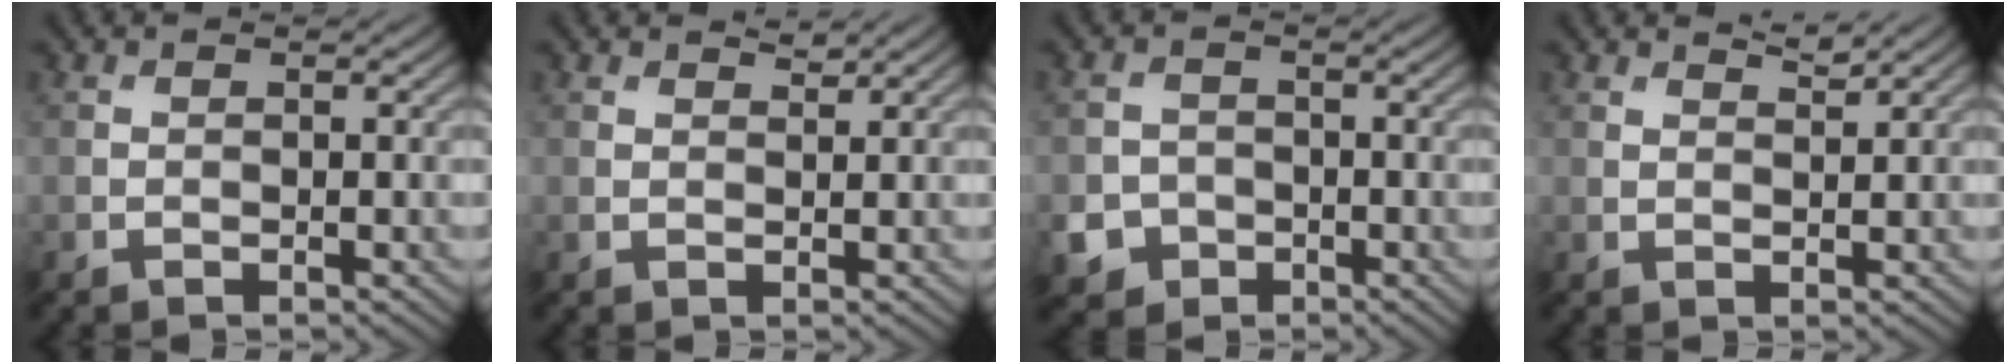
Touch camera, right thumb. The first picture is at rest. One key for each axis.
{"total": 1.1, "fx": 1.0, "fy": 0.2, "fz": 0.3, "tx": -0.010, "ty": -0.003, "tz": 0.021}
{"total": 4.2, "fx": -2.1, "fy": 3.5, "fz": 1.1, "tx": -0.019, "ty": -0.007, "tz": -0.048}
{"total": 1.6, "fx": 1.5, "fy": 0.1, "fz": 0.6, "tx": -0.017, "ty": 0.001, "tz": 0.030}